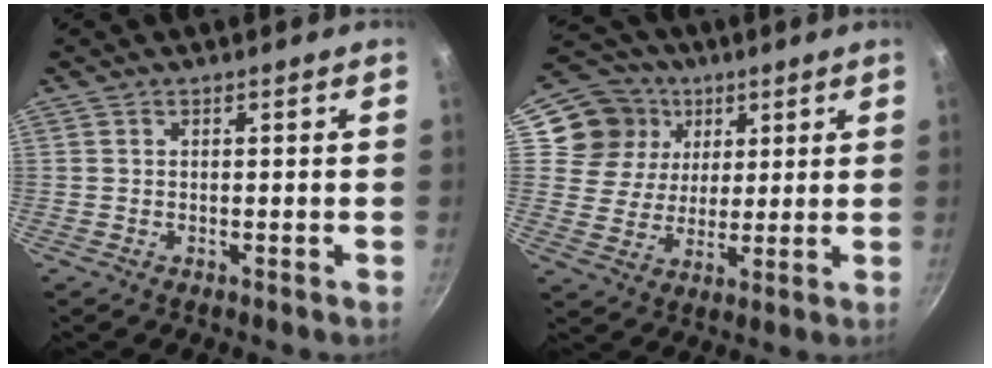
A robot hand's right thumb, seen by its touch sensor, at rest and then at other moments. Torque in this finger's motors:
{"motor_torque": [-0.80, 1.03, -0.62, 0.34, 0.08]}